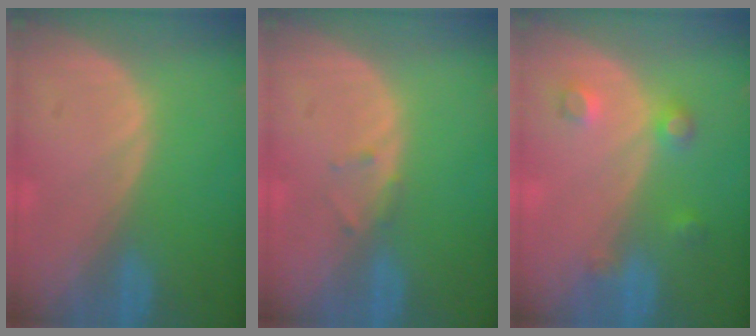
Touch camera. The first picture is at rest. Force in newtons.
{"total": 1.1, "press": 1.0, "slide": 0.2}
{"total": 3.5, "press": 3.2, "slide": 1.4}